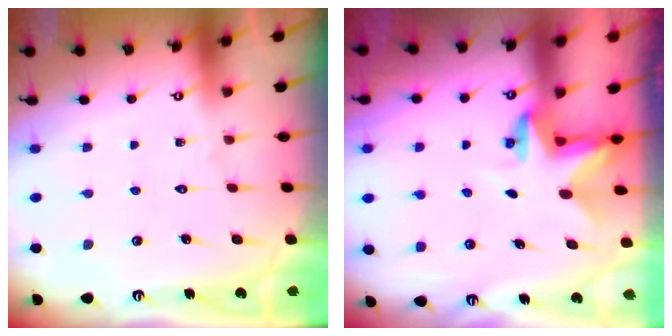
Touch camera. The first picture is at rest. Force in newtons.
{"total": 2.8, "press": 2.8, "slide": 0.2}